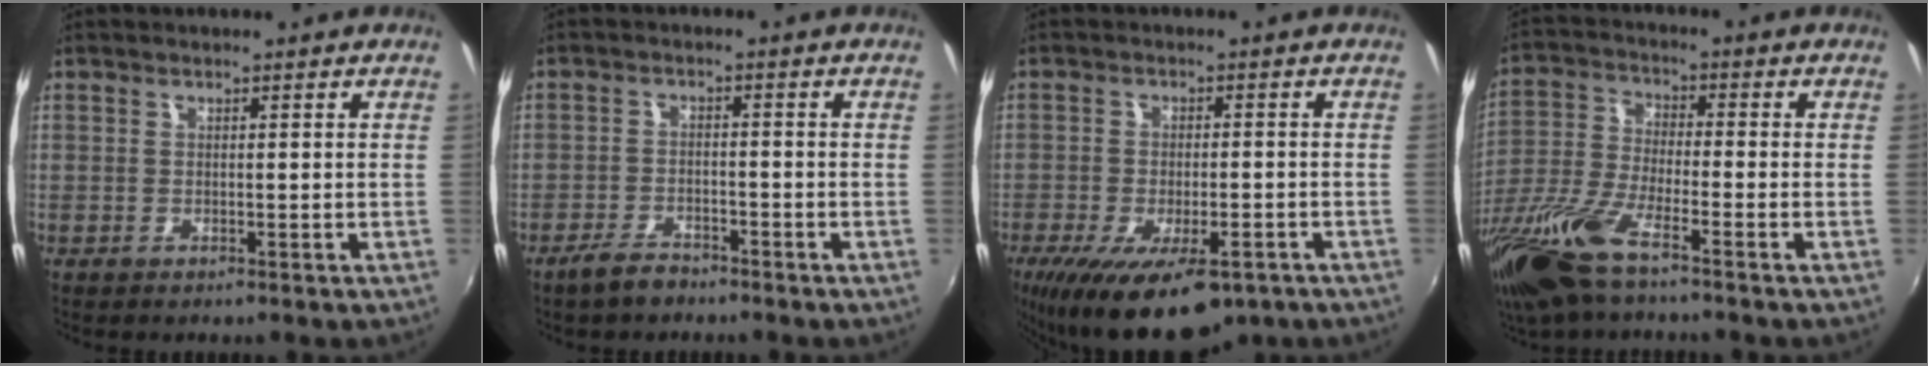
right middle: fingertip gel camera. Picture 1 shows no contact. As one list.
[{"total": 4.3, "force": [-3.6, 1.7, 1.7], "torque": [-0.051, 0.001, -0.063]}, {"total": 16.2, "force": [-10.2, 6.3, 10.9], "torque": [-0.209, -0.044, -0.149]}, {"total": 14.3, "force": [-9.7, 3.1, 10.1], "torque": [-0.226, -0.035, -0.198]}]